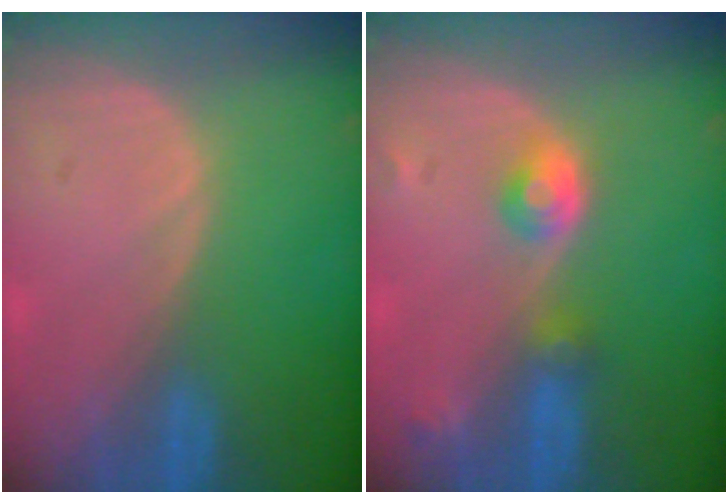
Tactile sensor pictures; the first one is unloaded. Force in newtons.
{"total": 4.2, "press": 4.0, "slide": 1.4}